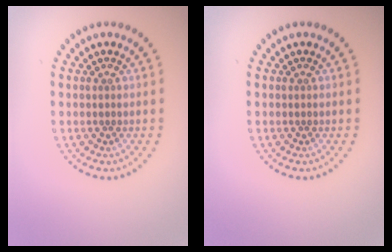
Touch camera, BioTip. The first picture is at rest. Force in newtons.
{"total": 0.0}